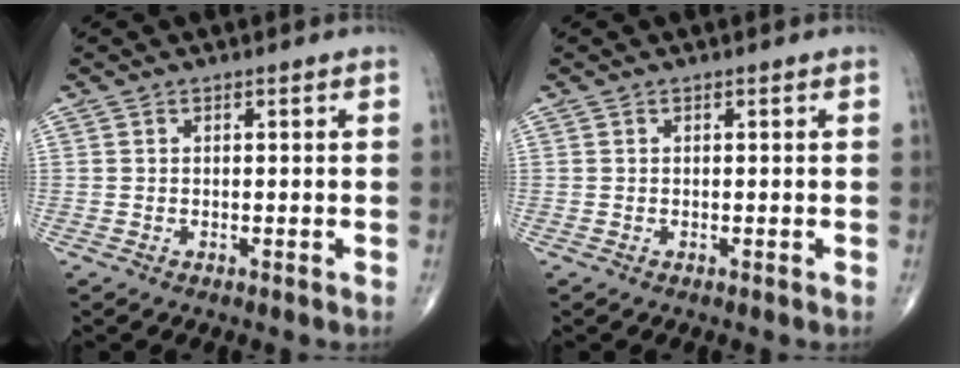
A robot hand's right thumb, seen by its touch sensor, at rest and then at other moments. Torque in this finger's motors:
{"motor_torque": [0.00, 0.01, -0.09, -0.09, 0.00]}